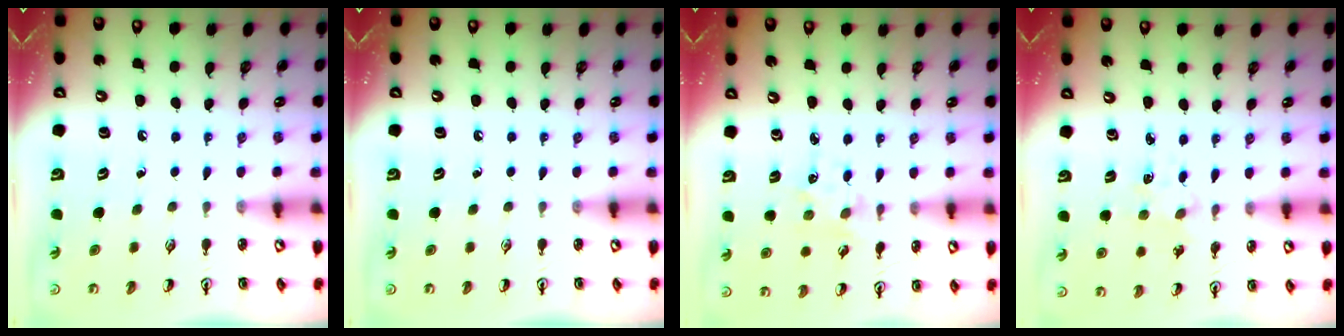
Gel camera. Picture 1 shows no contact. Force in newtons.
{"total": 0.0}
{"total": 1.6, "press": 1.6, "slide": 0.0}
{"total": 1.7, "press": 1.7, "slide": 0.1}